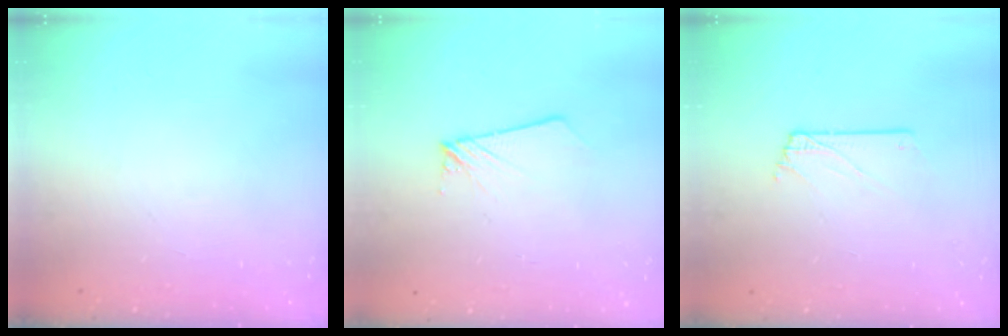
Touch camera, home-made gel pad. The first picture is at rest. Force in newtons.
{"total": 1.7, "press": 1.7, "slide": 0.1}
{"total": 1.5, "press": 1.5, "slide": 0.1}